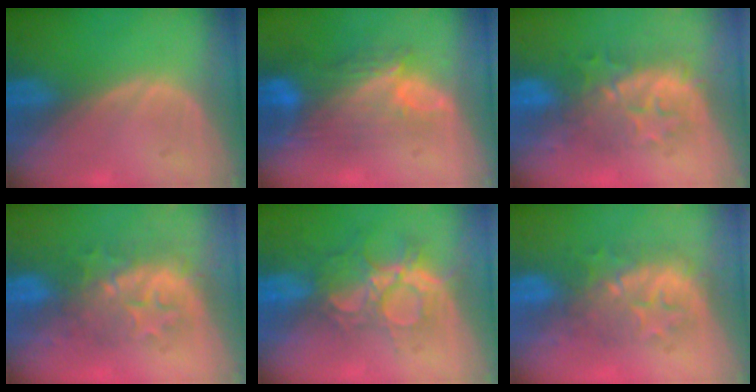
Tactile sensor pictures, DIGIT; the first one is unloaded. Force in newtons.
{"total": 9.6, "press": 8.1, "slide": 5.1}
{"total": 8.0, "press": 8.0, "slide": 0.9}
{"total": 8.4, "press": 7.9, "slide": 2.7}
{"total": 9.3, "press": 7.9, "slide": 5.1}
{"total": 7.8, "press": 7.5, "slide": 2.1}